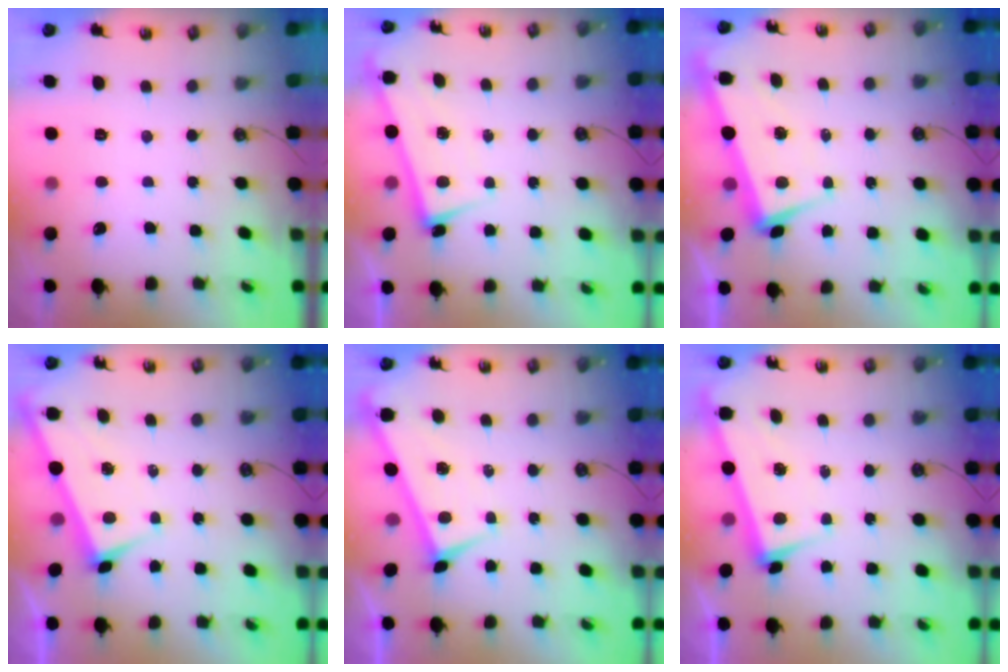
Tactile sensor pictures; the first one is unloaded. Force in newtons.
{"total": 1.0, "press": 0.4, "slide": 0.9}
{"total": 2.0, "press": 1.8, "slide": 1.0}
{"total": 2.9, "press": 2.9, "slide": 0.4}
{"total": 0.0}
{"total": 3.4, "press": 3.2, "slide": 1.1}